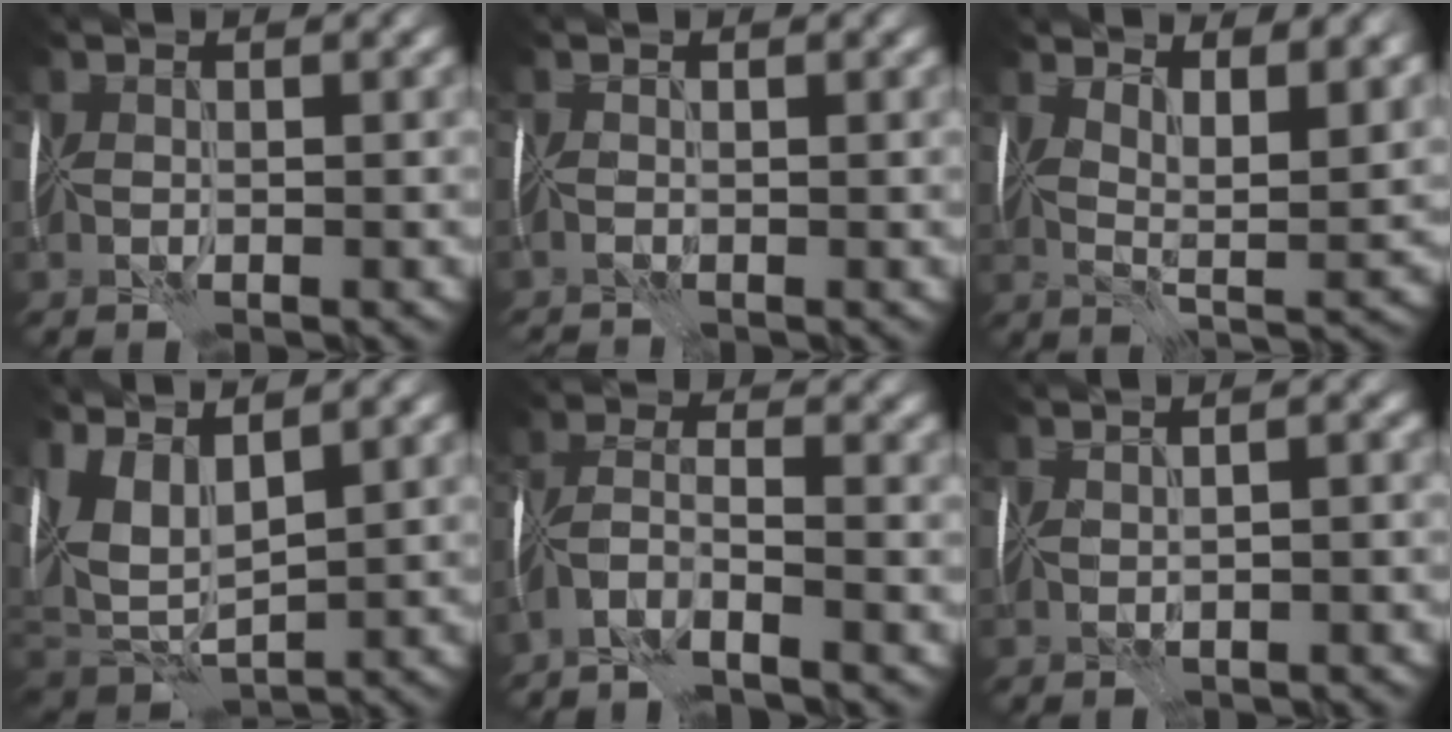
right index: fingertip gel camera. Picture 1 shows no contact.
{"total": 1.1, "force": [-1.1, -0.1, -0.2], "torque": [0.003, -0.002, -0.018]}
{"total": 7.7, "force": [5.1, 2.3, 5.3], "torque": [-0.073, 0.002, 0.081]}
{"total": 6.5, "force": [3.0, 3.3, 4.8], "torque": [-0.109, 0.001, 0.061]}
{"total": 3.6, "force": [-2.7, 0.5, 2.3], "torque": [-0.050, 0.004, -0.063]}
{"total": 2.2, "force": [0.7, 0.5, 2.0], "torque": [-0.028, 0.013, 0.009]}